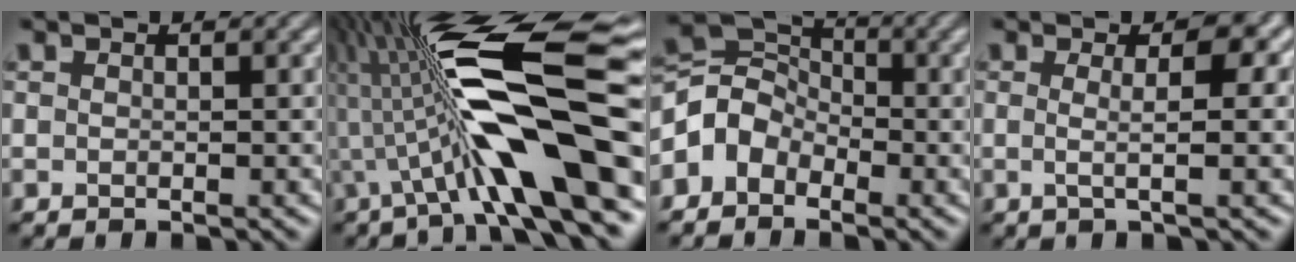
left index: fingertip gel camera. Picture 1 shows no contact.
{"total": 13.7, "force": [-0.7, 3.1, 13.4], "torque": [-0.223, 0.024, -0.018]}
{"total": 3.9, "force": [-2.0, 3.0, 1.5], "torque": [-0.025, 0.009, -0.053]}
{"total": 3.7, "force": [0.4, 1.1, 3.5], "torque": [-0.044, 0.007, 0.000]}